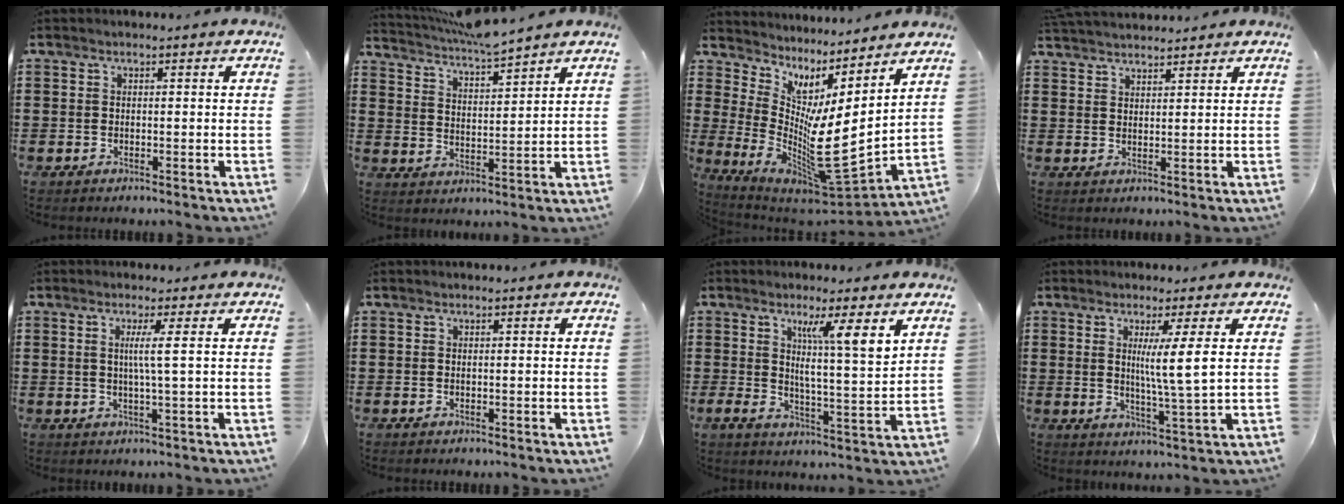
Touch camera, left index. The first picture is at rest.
{"total": 4.9, "force": [4.7, -0.2, 1.5], "torque": [-0.046, -0.027, 0.081]}
{"total": 8.2, "force": [-1.4, 1.4, 8.0], "torque": [-0.151, -0.051, -0.035]}
{"total": 3.0, "force": [3.0, 0.2, 0.3], "torque": [-0.014, -0.004, 0.058]}
{"total": 3.4, "force": [0.7, -0.7, 3.2], "torque": [-0.064, -0.006, 0.007]}
{"total": 0.0}
{"total": 8.1, "force": [4.5, 0.8, 6.7], "torque": [-0.118, -0.024, 0.069]}
{"total": 6.1, "force": [2.0, -0.7, 5.7], "torque": [-0.099, -0.017, 0.025]}